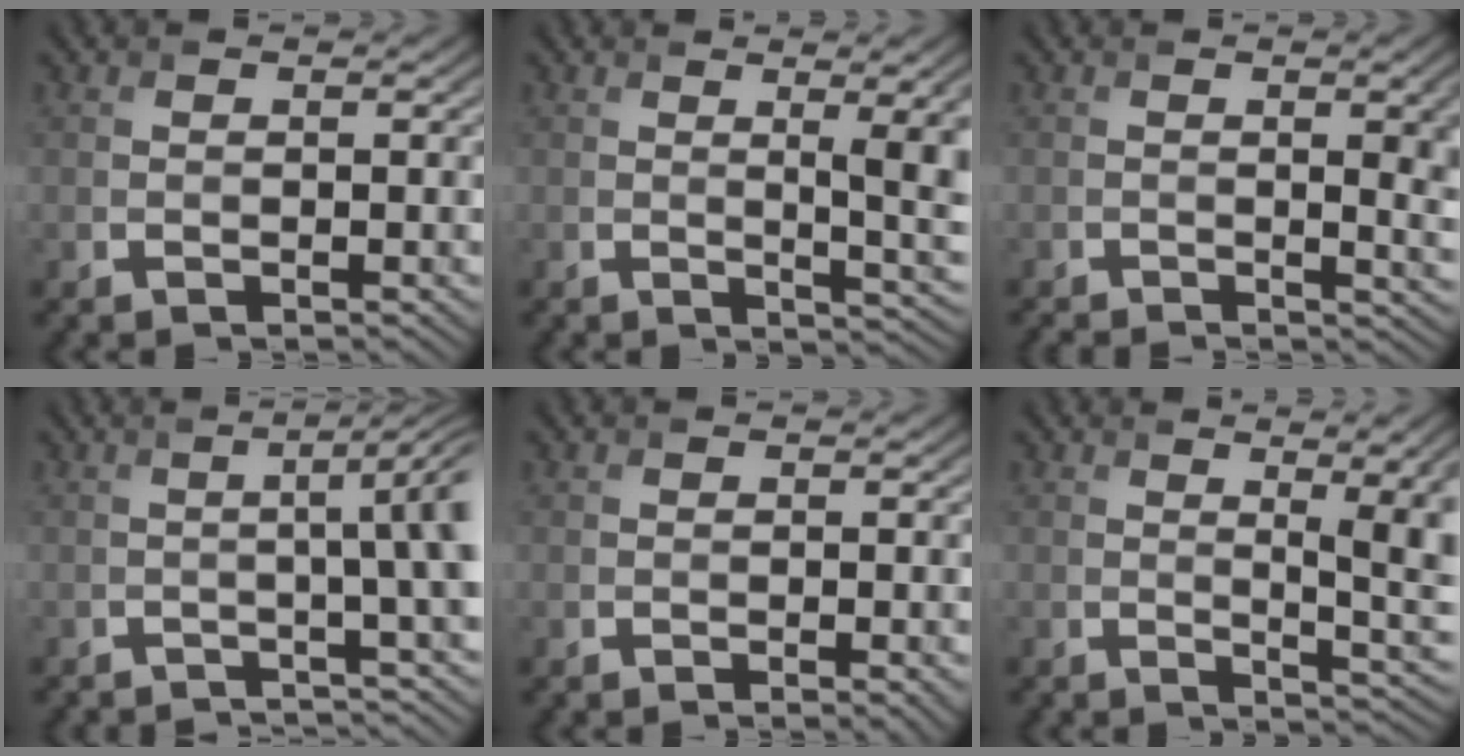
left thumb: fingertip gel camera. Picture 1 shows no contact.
{"total": 7.0, "force": [0.8, 2.0, 6.6], "torque": [-0.078, 0.008, 0.020]}
{"total": 7.0, "force": [-0.6, 2.3, 6.6], "torque": [-0.073, -0.004, 0.000]}
{"total": 6.7, "force": [-1.3, 1.1, 6.5], "torque": [-0.069, 0.001, -0.015]}
{"total": 0.8, "force": [-0.1, 0.2, 0.8], "torque": [-0.012, 0.000, -0.002]}
{"total": 8.0, "force": [1.0, 2.4, 7.5], "torque": [-0.084, 0.011, 0.018]}